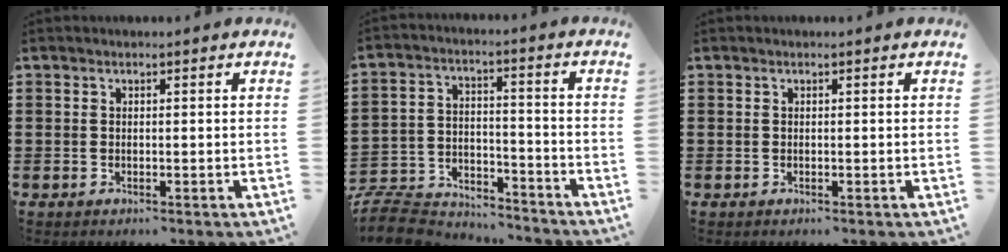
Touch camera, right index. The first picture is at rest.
{"total": 9.1, "force": [-8.7, 2.0, 1.6], "torque": [-0.043, 0.020, -0.175]}
{"total": 0.0}